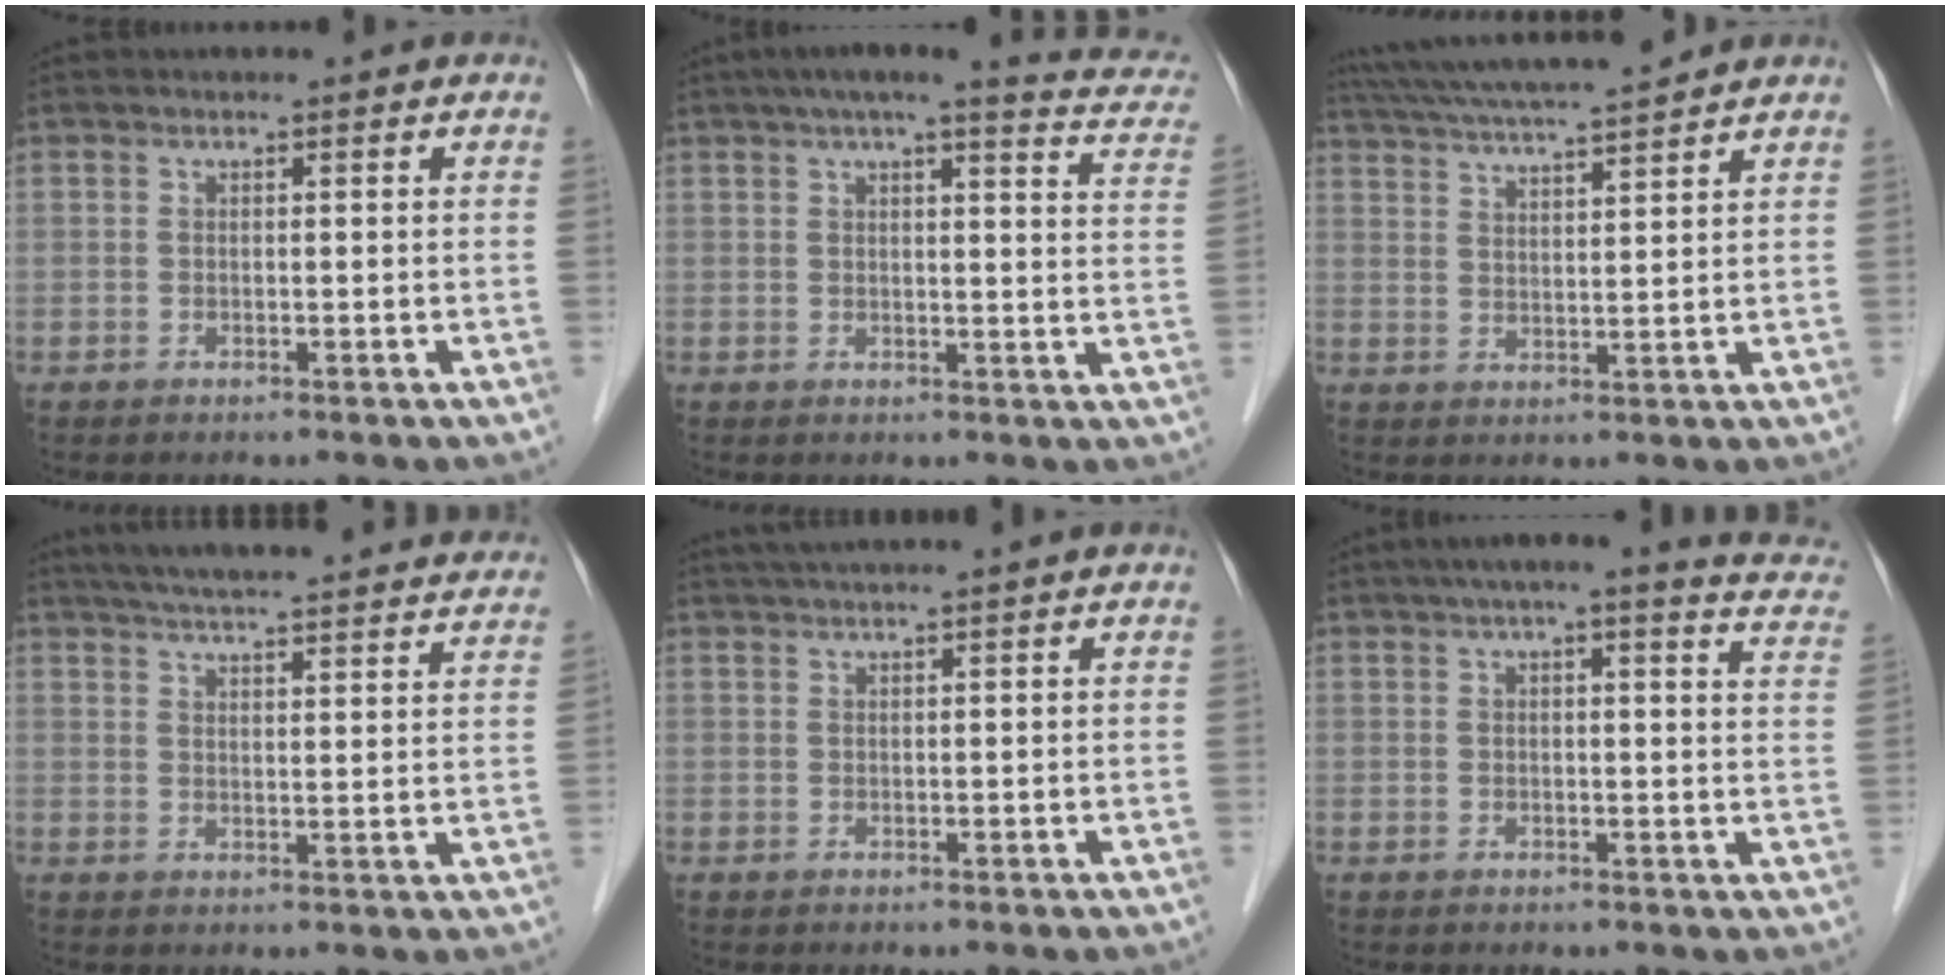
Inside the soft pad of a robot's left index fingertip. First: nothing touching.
{"total": 17.6, "force": [14.4, 2.7, 9.8], "torque": [-0.124, 0.012, 0.156]}
{"total": 13.0, "force": [11.6, 0.2, 5.9], "torque": [-0.114, 0.025, 0.186]}
{"total": 25.7, "force": [23.6, 2.6, 9.9], "torque": [-0.161, -0.008, 0.299]}
{"total": 4.6, "force": [3.7, -0.8, 2.6], "torque": [-0.039, 0.026, 0.067]}
{"total": 17.5, "force": [15.2, 2.3, 8.3], "torque": [-0.100, -0.005, 0.165]}